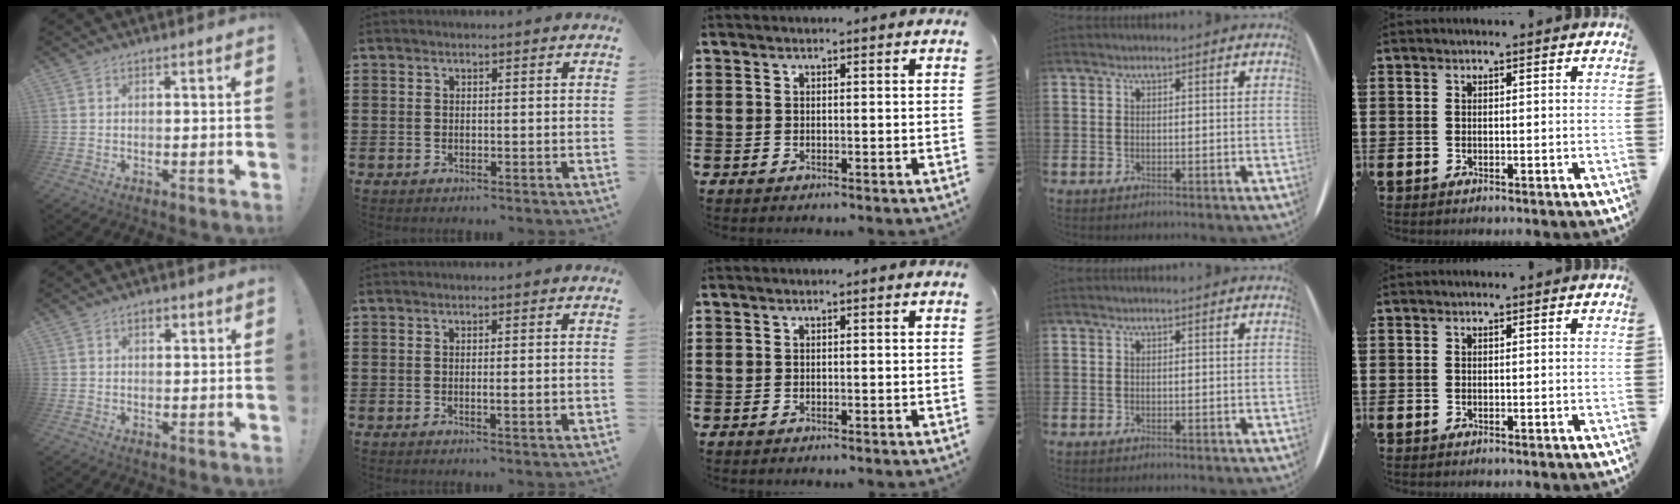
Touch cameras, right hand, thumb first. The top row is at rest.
{"thumb": {"total": 2.3, "force": [1.1, 1.3, 1.6], "torque": [-0.024, -0.001, 0.016]}, "index": {"total": 1.8, "force": [-0.3, 0.1, 1.7], "torque": [-0.028, -0.004, -0.006]}}